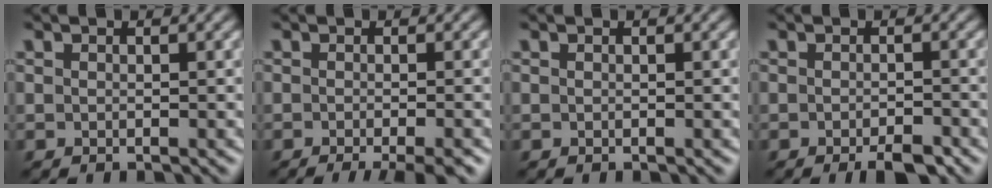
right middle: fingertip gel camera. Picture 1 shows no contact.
{"total": 3.7, "force": [-2.1, 0.7, 3.0], "torque": [-0.029, -0.004, -0.031]}
{"total": 0.0}
{"total": 2.6, "force": [-1.7, 0.7, 1.8], "torque": [-0.027, -0.001, -0.026]}